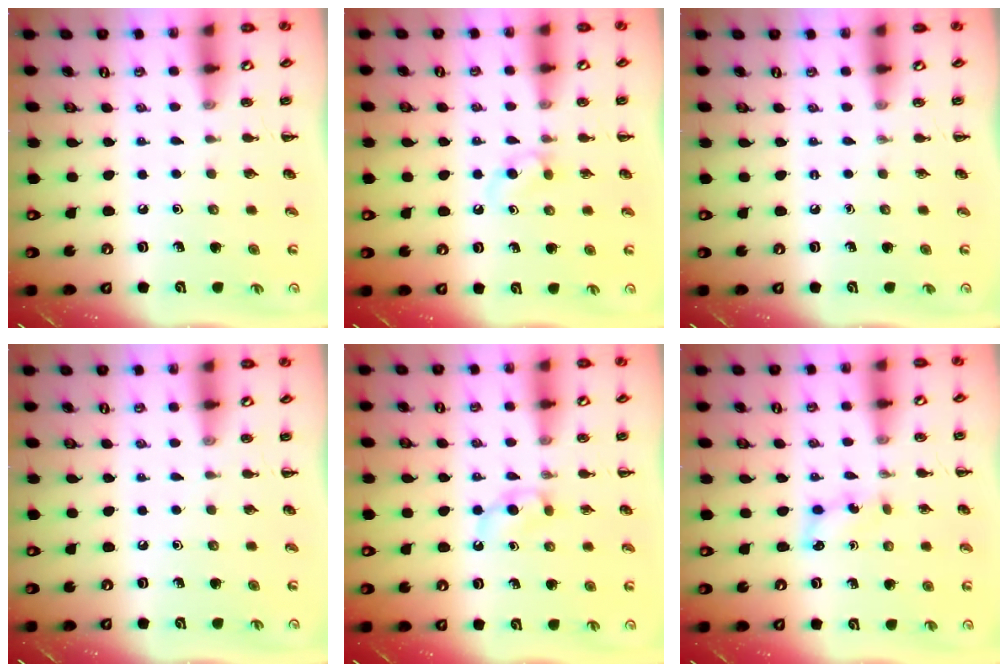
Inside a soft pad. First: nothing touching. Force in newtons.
{"total": 3.7, "press": 3.4, "slide": 1.6}
{"total": 0.0}
{"total": 0.0}
{"total": 3.7, "press": 3.4, "slide": 1.5}
{"total": 3.6, "press": 3.5, "slide": 1.1}